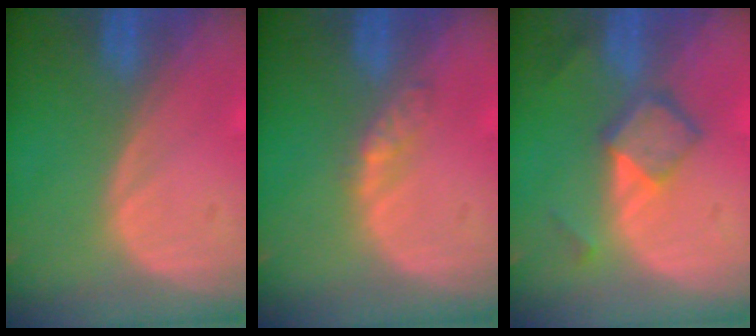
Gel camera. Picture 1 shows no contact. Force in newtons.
{"total": 2.6, "press": 2.3, "slide": 1.3}
{"total": 5.4, "press": 4.7, "slide": 2.7}